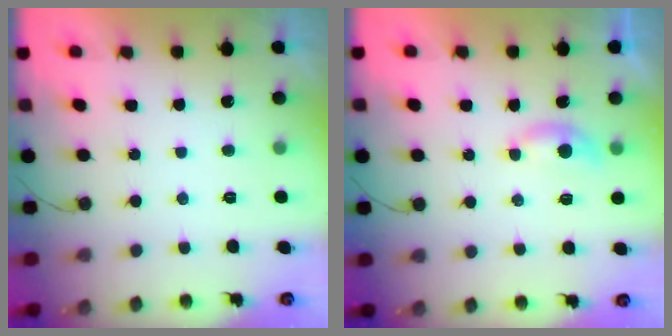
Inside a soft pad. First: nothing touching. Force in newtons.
{"total": 4.1, "press": 4.1, "slide": 0.7}